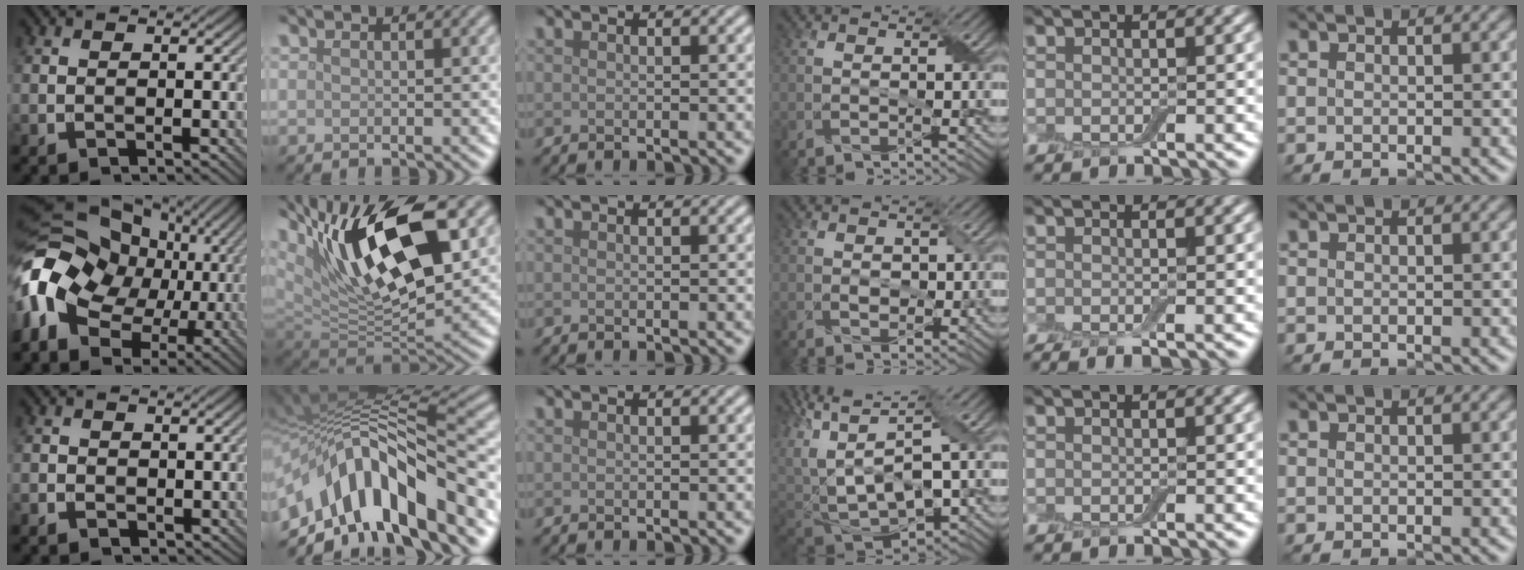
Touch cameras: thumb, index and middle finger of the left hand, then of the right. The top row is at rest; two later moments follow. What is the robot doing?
{"motion": "peel", "object": "aluminum foil"}